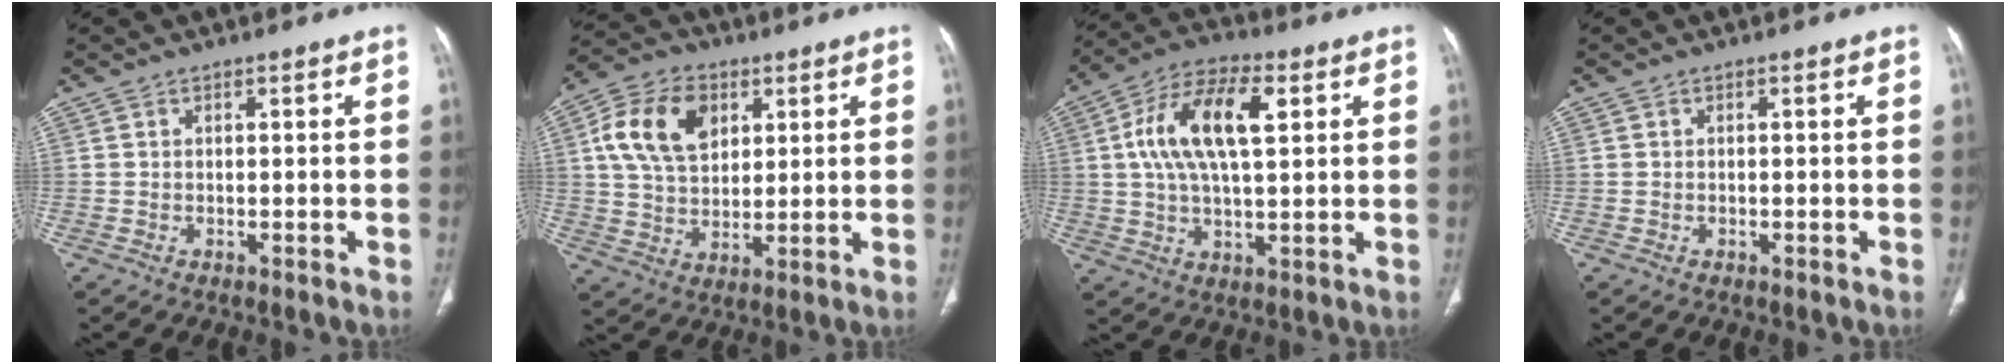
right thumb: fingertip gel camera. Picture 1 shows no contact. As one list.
[{"total": 13.3, "force": [4.4, 9.0, 8.8], "torque": [-0.141, -0.002, 0.080]}, {"total": 15.0, "force": [3.8, 6.9, 12.8], "torque": [-0.238, 0.014, 0.066]}, {"total": 0.0}]